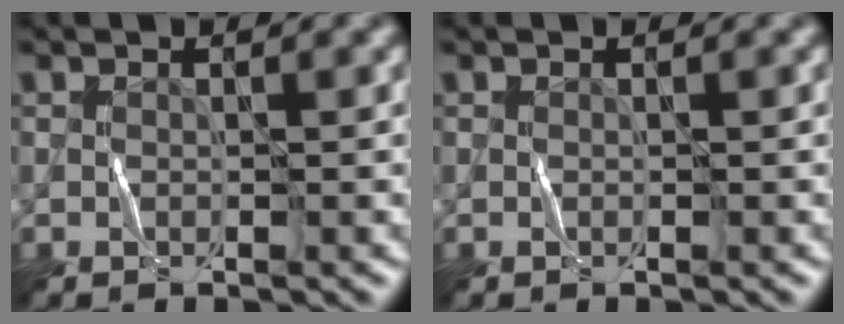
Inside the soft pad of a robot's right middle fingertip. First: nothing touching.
{"total": 0.0}